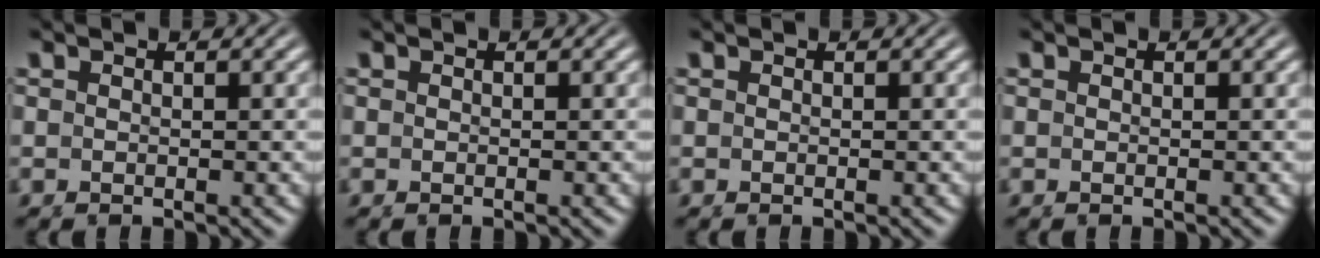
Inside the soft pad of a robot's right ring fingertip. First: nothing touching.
{"total": 0.0}
{"total": 0.0}
{"total": 0.0}